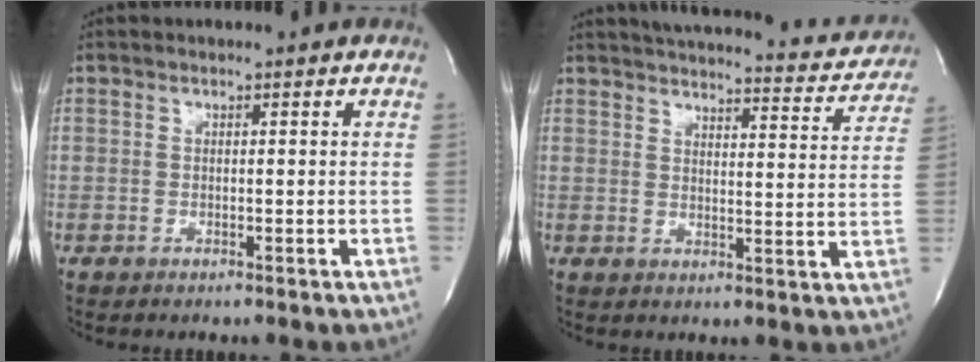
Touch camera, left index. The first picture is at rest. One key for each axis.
{"total": 22.2, "fx": 20.8, "fy": 4.1, "fz": 6.5, "tx": -0.093, "ty": -0.039, "tz": 0.245}